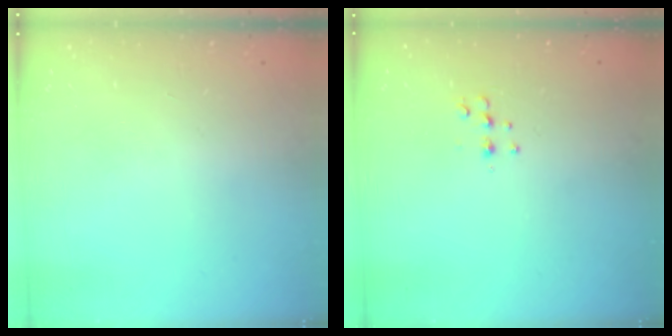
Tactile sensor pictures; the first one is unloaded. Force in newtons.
{"total": 5.3, "press": 5.2, "slide": 0.8}